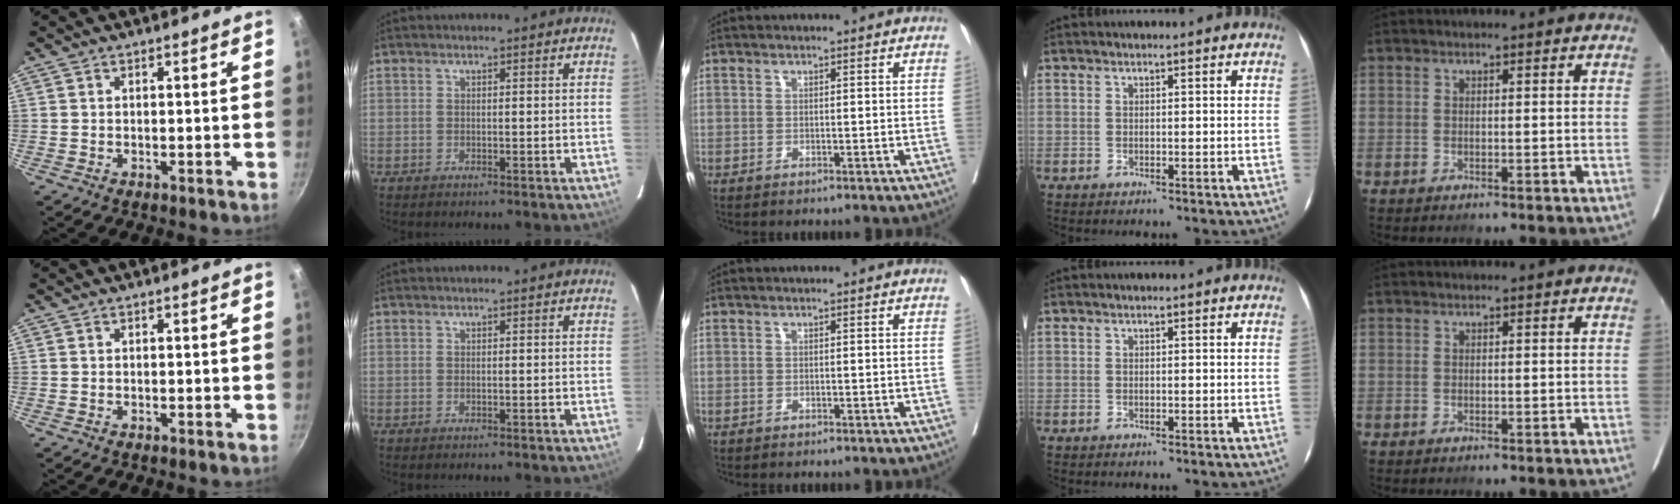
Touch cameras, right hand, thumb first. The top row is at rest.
{}